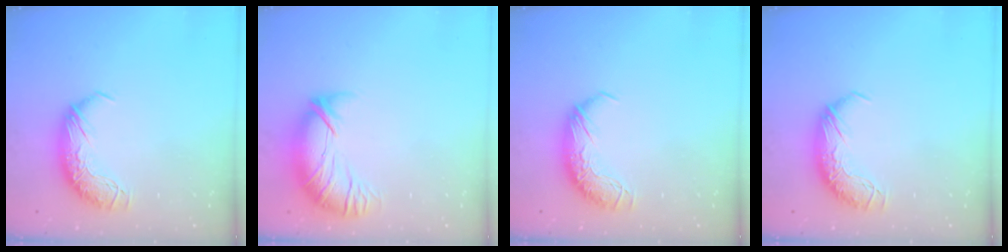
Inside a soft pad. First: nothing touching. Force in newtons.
{"total": 2.9, "press": 1.0, "slide": 2.7}
{"total": 0.0}
{"total": 0.0}